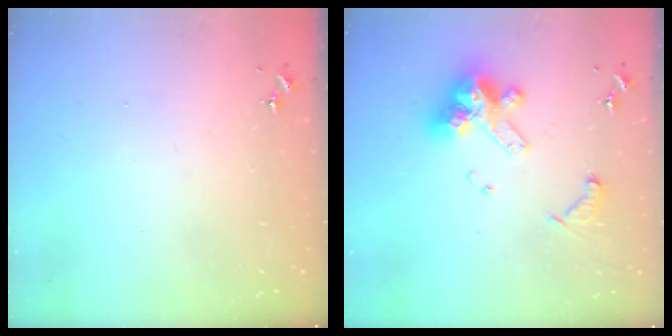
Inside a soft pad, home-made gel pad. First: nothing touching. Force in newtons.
{"total": 14.8, "press": 14.6, "slide": 2.4}